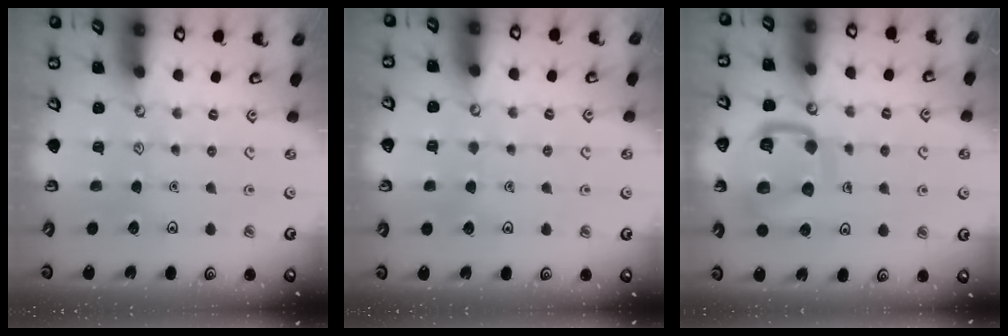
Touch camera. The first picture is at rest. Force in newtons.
{"total": 2.4, "press": 2.4, "slide": 0.2}
{"total": 14.4, "press": 14.3, "slide": 1.5}